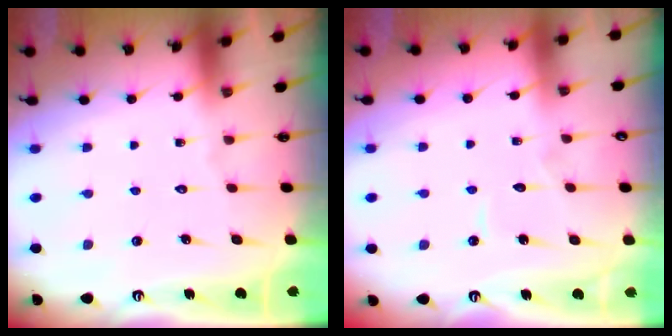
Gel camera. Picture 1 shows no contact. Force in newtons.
{"total": 2.9, "press": 2.9, "slide": 0.2}